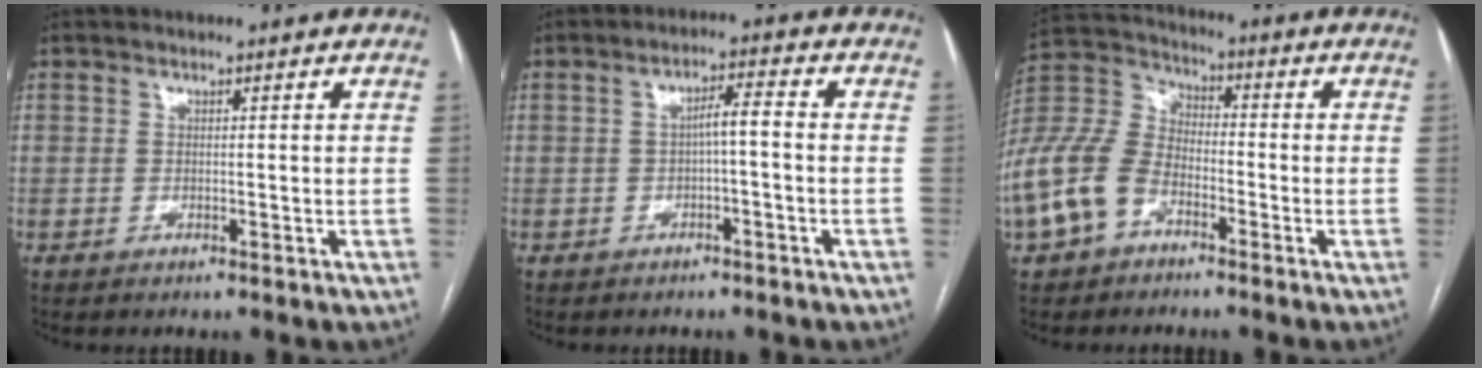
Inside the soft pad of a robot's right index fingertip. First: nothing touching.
{"total": 3.3, "force": [-0.6, 0.5, 3.2], "torque": [-0.052, 0.014, -0.007]}
{"total": 13.4, "force": [-6.3, 8.5, 8.1], "torque": [-0.209, 0.018, -0.130]}